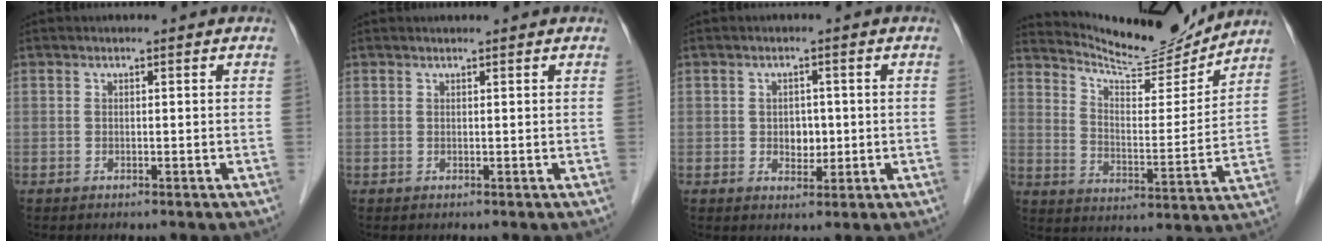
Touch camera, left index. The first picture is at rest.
{"total": 0.8, "force": [0.7, -0.1, 0.3], "torque": [-0.006, 0.009, 0.014]}
{"total": 2.9, "force": [-0.3, 2.2, 1.8], "torque": [-0.025, 0.001, 0.000]}
{"total": 13.9, "force": [13.6, 0.9, 2.7], "torque": [-0.055, -0.018, 0.210]}